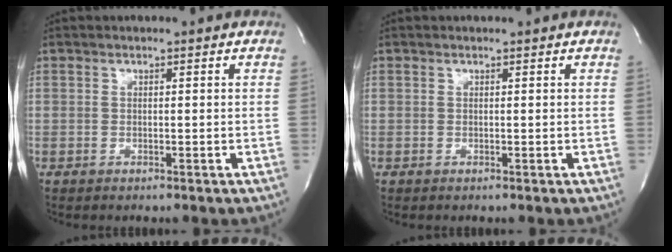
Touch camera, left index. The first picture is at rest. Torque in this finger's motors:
{"motor_torque": [-0.07, 0.08, 0.00, 0.00]}